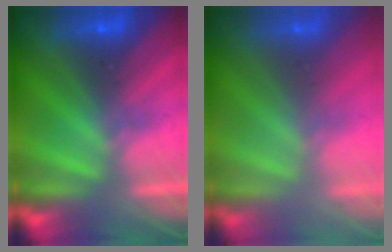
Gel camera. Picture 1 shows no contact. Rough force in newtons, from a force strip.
{"total": 3.4}